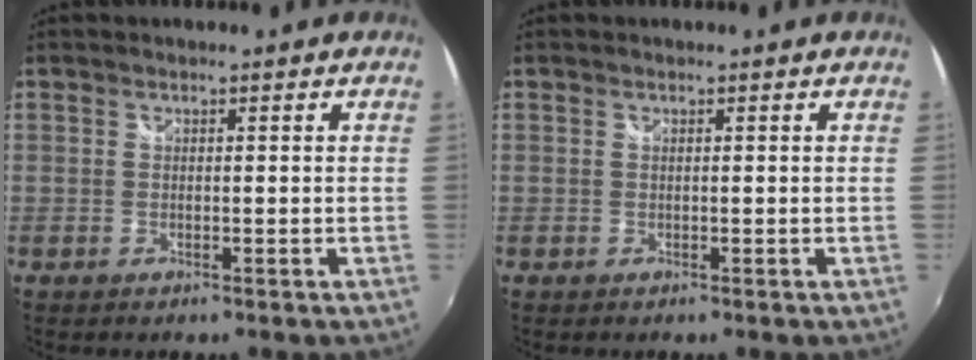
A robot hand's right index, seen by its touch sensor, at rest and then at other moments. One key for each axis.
{"total": 0.0}